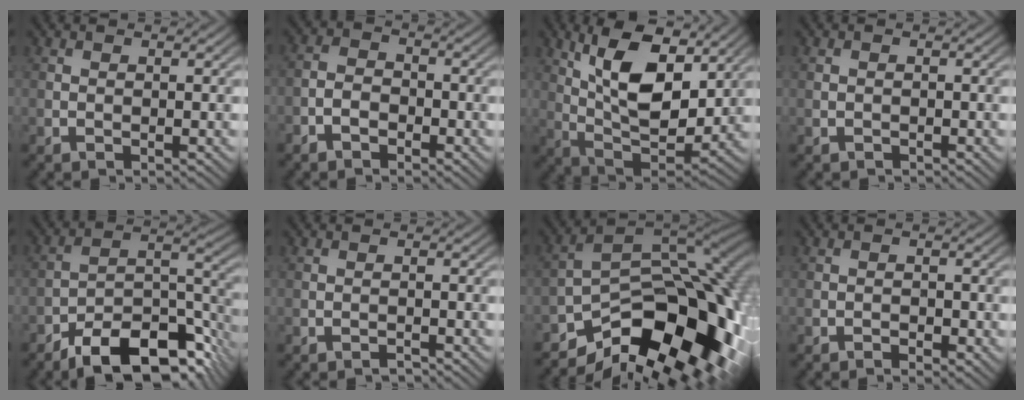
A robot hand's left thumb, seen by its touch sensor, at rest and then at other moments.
{"total": 2.8, "force": [-1.8, 1.7, 1.3], "torque": [-0.025, 0.004, -0.044]}
{"total": 13.3, "force": [5.6, 6.2, 10.4], "torque": [-0.198, -0.004, 0.105]}
{"total": 0.8, "force": [-0.4, 0.7, 0.2], "torque": [-0.001, -0.003, -0.011]}
{"total": 15.0, "force": [-10.7, 5.7, 8.9], "torque": [-0.149, -0.008, -0.176]}
{"total": 0.8, "force": [-0.7, 0.1, 0.2], "torque": [-0.001, 0.002, -0.015]}
{"total": 17.3, "force": [-8.9, 8.9, 11.8], "torque": [-0.155, -0.022, -0.143]}
{"total": 1.3, "force": [-0.8, 0.6, 0.8], "torque": [-0.011, 0.000, -0.015]}